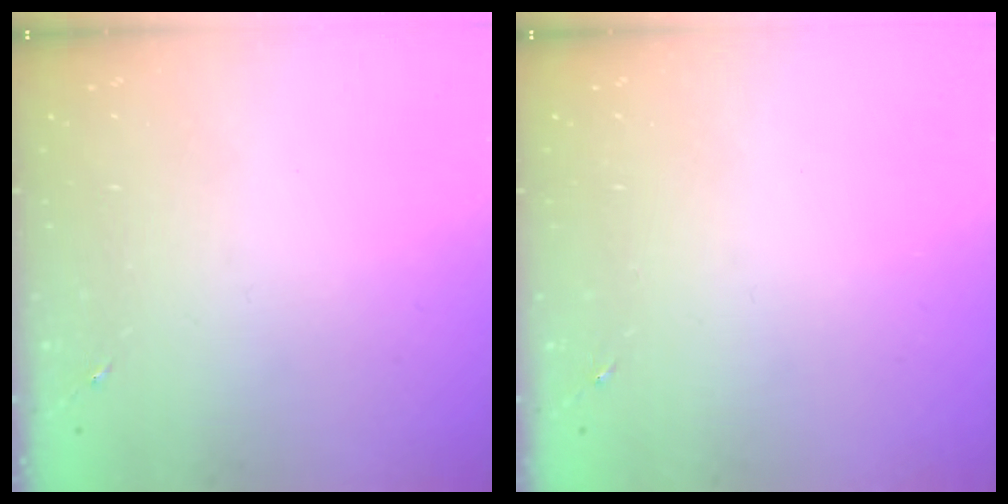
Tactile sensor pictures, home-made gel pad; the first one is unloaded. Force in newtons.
{"total": 0.0}